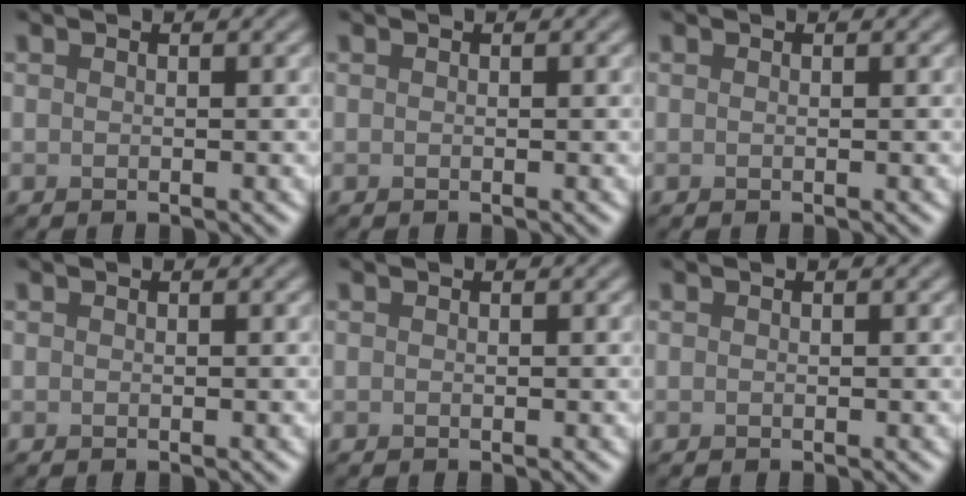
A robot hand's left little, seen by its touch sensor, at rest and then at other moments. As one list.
[{"total": 0.0}, {"total": 0.0}, {"total": 0.0}, {"total": 0.0}, {"total": 0.0}]